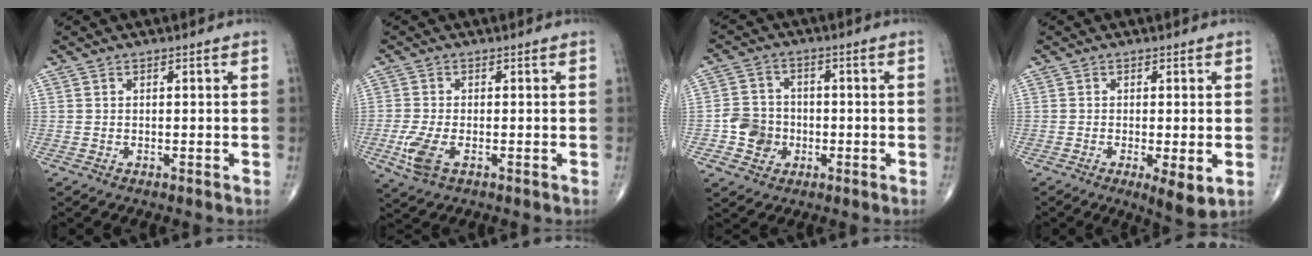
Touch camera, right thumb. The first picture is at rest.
{"total": 5.1, "force": [-1.6, 2.5, 4.2], "torque": [-0.105, -0.002, -0.027]}
{"total": 6.5, "force": [-1.6, 5.9, 2.4], "torque": [-0.013, 0.013, -0.033]}
{"total": 5.1, "force": [-1.3, 1.3, 4.8], "torque": [-0.081, -0.017, -0.024]}